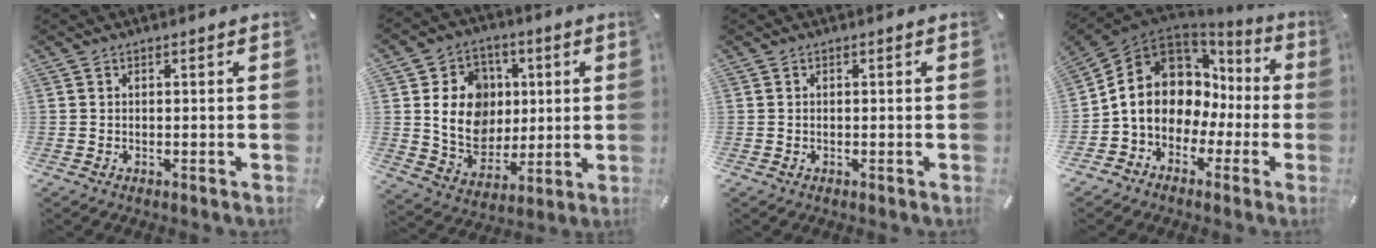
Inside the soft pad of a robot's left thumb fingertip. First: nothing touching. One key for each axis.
{"total": 14.5, "fx": 1.9, "fy": 12.7, "fz": 6.9, "tx": -0.115, "ty": 0.005, "tz": 0.042}
{"total": 0.0}
{"total": 12.3, "fx": 0.7, "fy": 10.6, "fz": 6.1, "tx": -0.135, "ty": -0.011, "tz": 0.011}